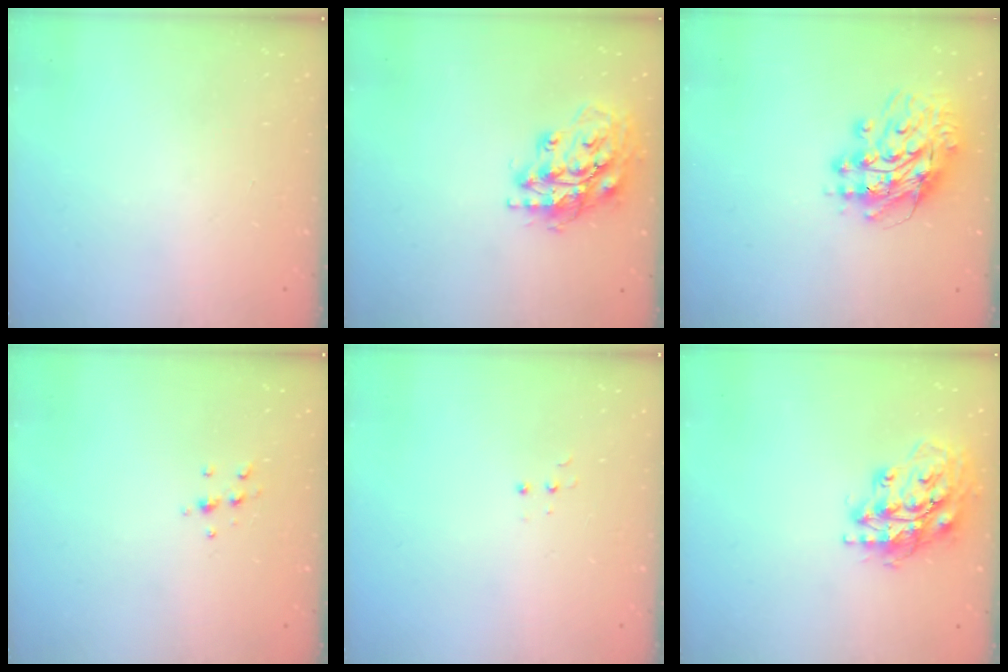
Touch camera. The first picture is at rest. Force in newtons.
{"total": 17.9, "press": 17.8, "slide": 2.5}
{"total": 13.7, "press": 13.7, "slide": 1.5}
{"total": 5.4, "press": 5.2, "slide": 1.3}
{"total": 3.0, "press": 2.9, "slide": 0.7}
{"total": 17.9, "press": 17.8, "slide": 2.5}